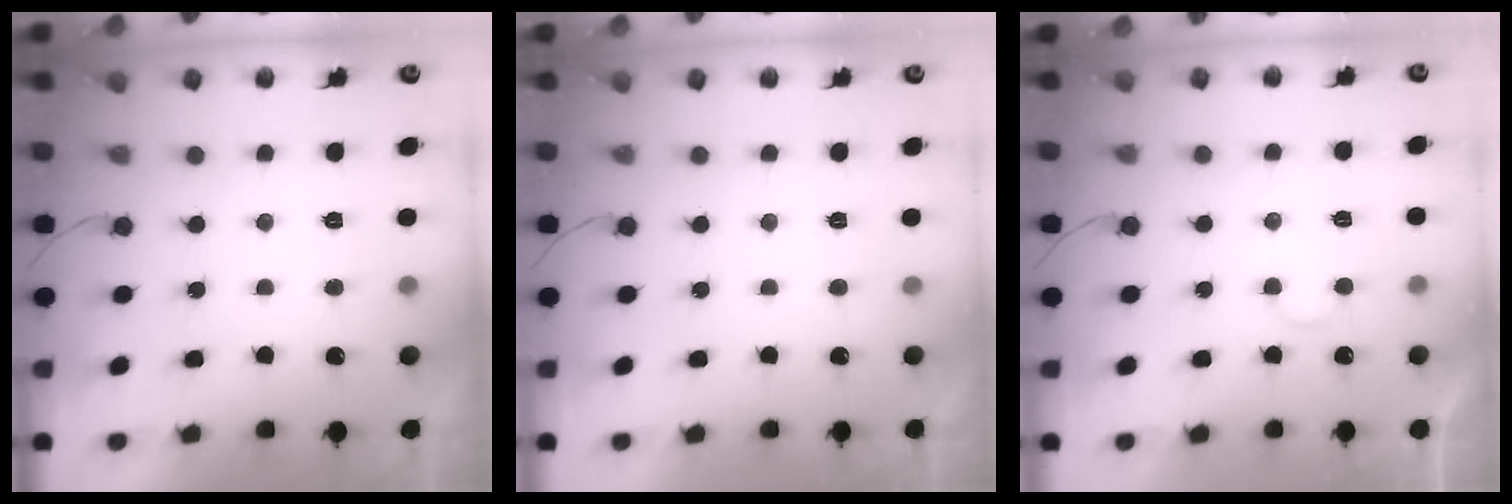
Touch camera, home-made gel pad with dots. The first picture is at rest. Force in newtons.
{"total": 1.8, "press": 1.8, "slide": 0.1}
{"total": 3.6, "press": 3.6, "slide": 0.3}